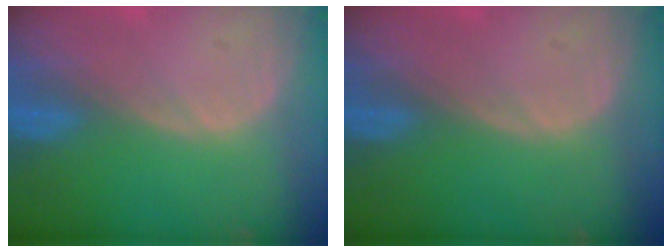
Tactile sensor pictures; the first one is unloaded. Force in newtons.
{"total": 0.0}